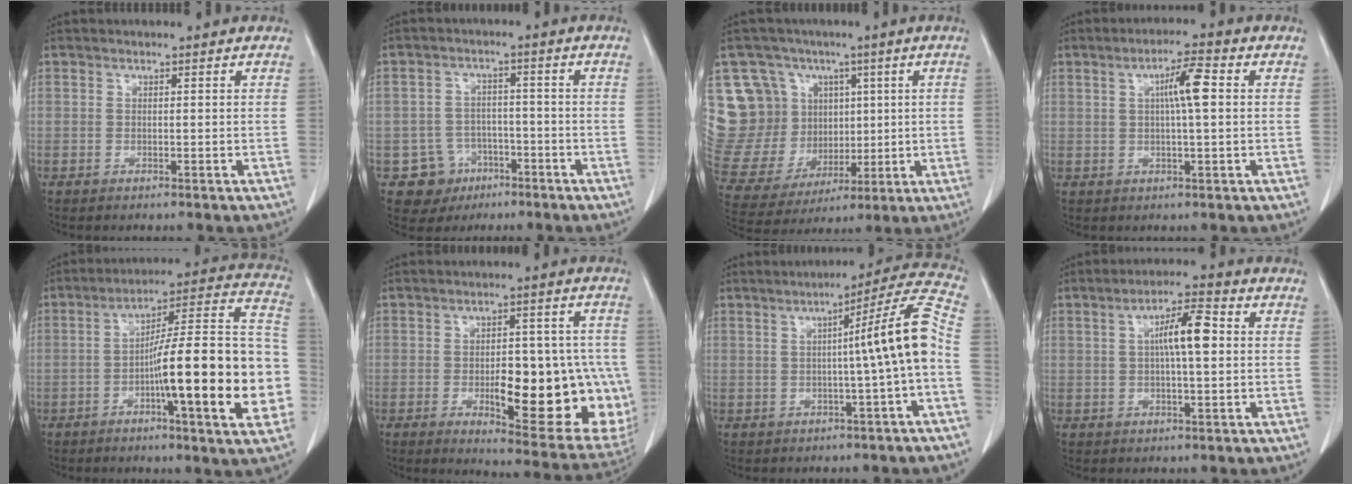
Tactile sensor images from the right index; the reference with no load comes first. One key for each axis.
{"total": 6.3, "fx": -2.9, "fy": 5.6, "fz": 0.2, "tx": 0.004, "ty": 0.013, "tz": -0.038}
{"total": 19.7, "fx": 6.2, "fy": 16.9, "fz": 8.0, "tx": -0.201, "ty": 0.071, "tz": 0.151}
{"total": 5.5, "fx": 1.1, "fy": 0.4, "fz": 5.3, "tx": -0.092, "ty": 0.008, "tz": 0.018}
{"total": 22.5, "fx": -4.9, "fy": 2.3, "fz": 21.8, "tx": -0.248, "ty": 0.022, "tz": -0.069}
{"total": 19.3, "fx": -3.5, "fy": 6.4, "fz": 17.8, "tx": -0.159, "ty": 0.011, "tz": -0.017}
{"total": 10.8, "fx": -0.6, "fy": -1.6, "fz": 10.7, "tx": -0.140, "ty": 0.022, "tz": -0.011}
{"total": 7.1, "fx": 1.0, "fy": 1.3, "fz": 6.9, "tx": -0.117, "ty": 0.016, "tz": 0.015}